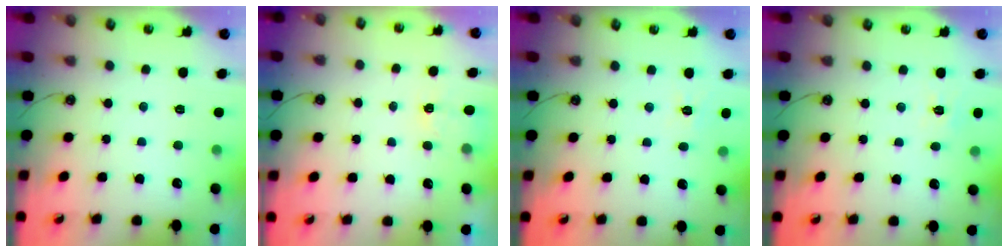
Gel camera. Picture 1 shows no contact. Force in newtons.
{"total": 2.6, "press": 2.5, "slide": 0.4}
{"total": 4.2, "press": 4.1, "slide": 0.7}
{"total": 5.1, "press": 5.1, "slide": 0.6}